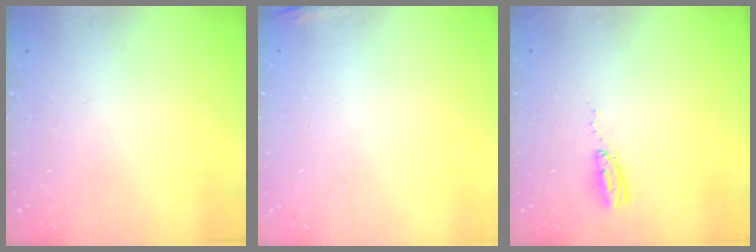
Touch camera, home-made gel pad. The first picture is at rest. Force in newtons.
{"total": 6.3, "press": 5.9, "slide": 2.1}
{"total": 5.0, "press": 5.0, "slide": 0.5}